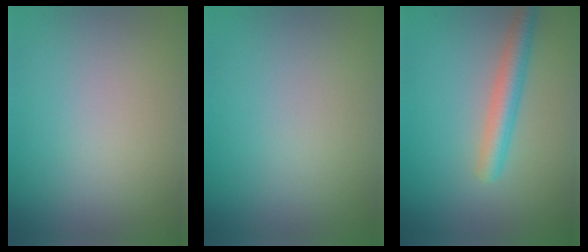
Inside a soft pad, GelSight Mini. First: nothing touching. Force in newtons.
{"total": 0.0}
{"total": 3.0, "press": 3.0, "slide": 0.1}